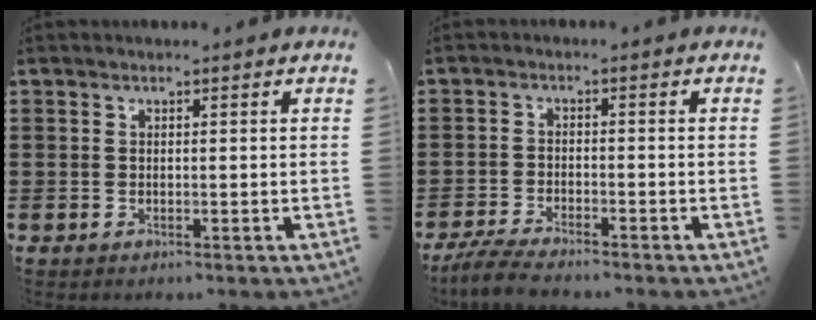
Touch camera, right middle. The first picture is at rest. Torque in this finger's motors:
{"motor_torque": [1.13, -0.19, 0.33, 0.09]}